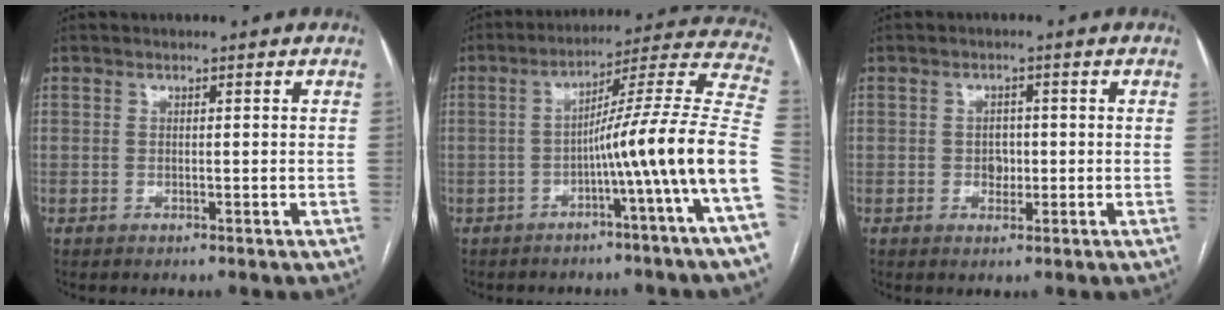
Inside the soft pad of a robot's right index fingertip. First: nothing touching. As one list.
[{"total": 18.0, "force": [-5.0, -3.5, 16.9], "torque": [-0.244, 0.006, -0.091]}, {"total": 2.2, "force": [-0.3, 1.7, 1.4], "torque": [-0.017, 0.004, -0.003]}]